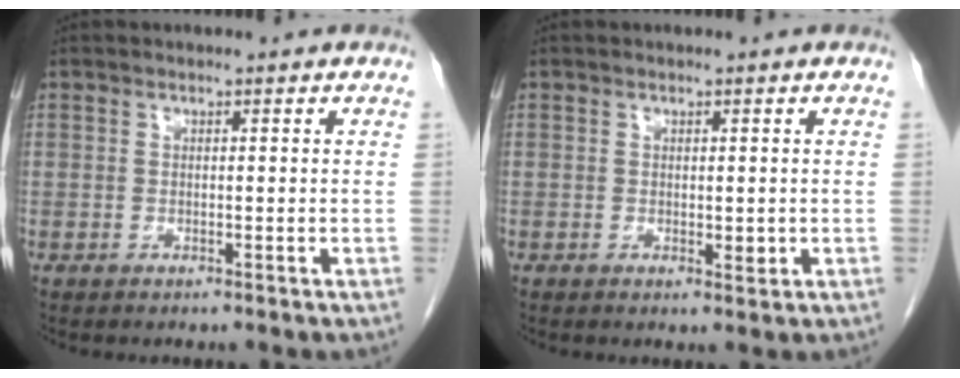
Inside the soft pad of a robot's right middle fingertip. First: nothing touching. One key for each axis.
{"total": 1.3, "fx": -0.1, "fy": 0.7, "fz": 1.1, "tx": -0.011, "ty": -0.003, "tz": 0.001}